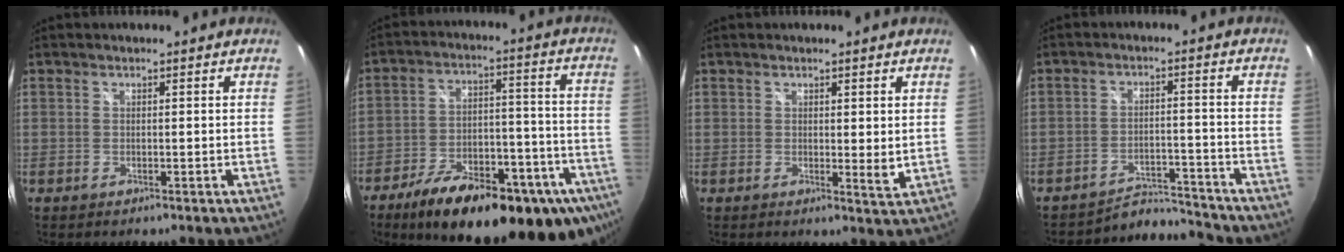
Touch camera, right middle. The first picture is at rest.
{"total": 28.3, "force": [-17.9, 10.9, 19.0], "torque": [-0.282, -0.014, -0.240]}
{"total": 2.9, "force": [1.8, 0.6, 2.1], "torque": [-0.030, -0.002, 0.027]}
{"total": 6.4, "force": [-6.3, -0.7, -1.3], "torque": [0.003, 0.018, -0.105]}